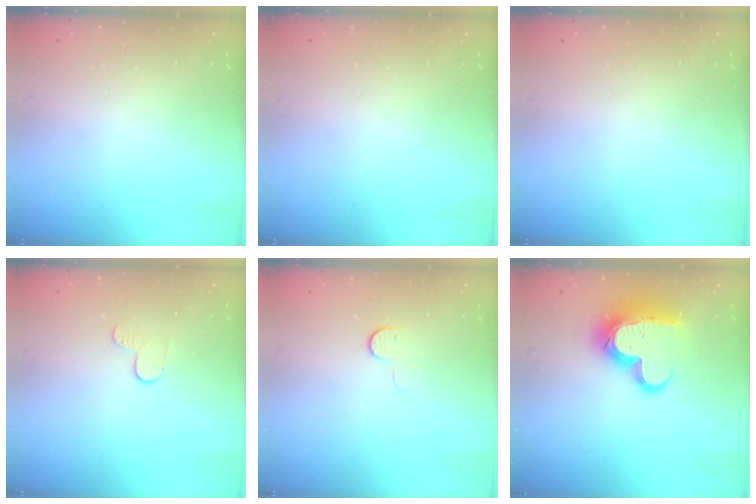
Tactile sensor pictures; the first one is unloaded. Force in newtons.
{"total": 0.0}
{"total": 0.0}
{"total": 3.9, "press": 3.9, "slide": 0.4}
{"total": 4.9, "press": 4.9, "slide": 0.5}
{"total": 16.3, "press": 16.3, "slide": 1.1}